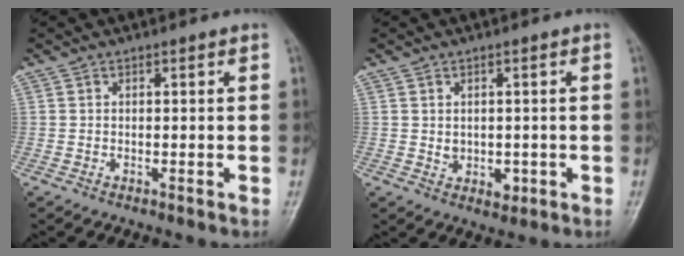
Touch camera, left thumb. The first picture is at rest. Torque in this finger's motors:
{"motor_torque": [0.03, 0.03, -0.20, -0.14, 0.00]}